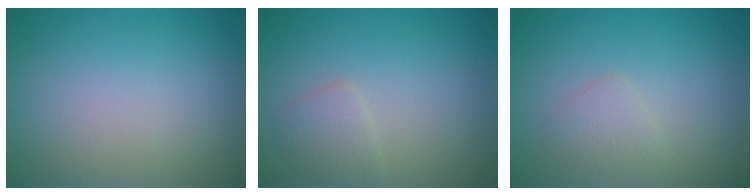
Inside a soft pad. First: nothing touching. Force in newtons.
{"total": 1.7, "press": 1.7, "slide": 0.0}
{"total": 1.4, "press": 1.4, "slide": 0.1}